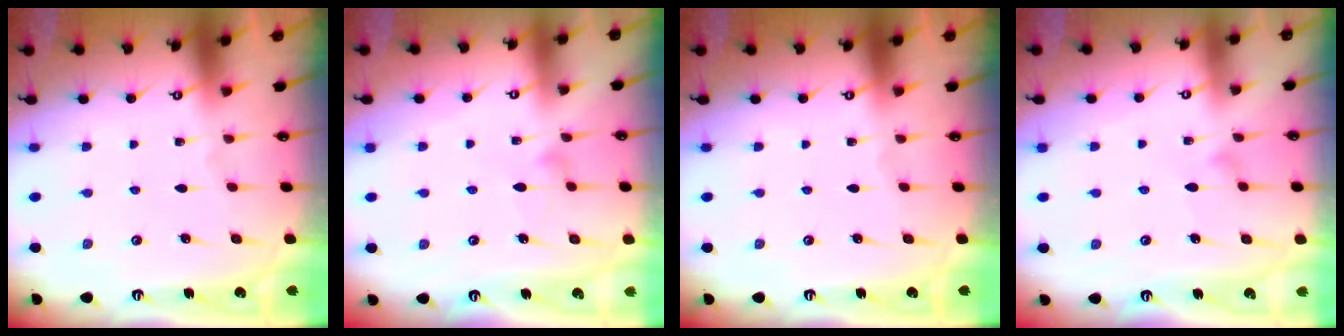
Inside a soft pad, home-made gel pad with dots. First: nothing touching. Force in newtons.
{"total": 6.1, "press": 6.1, "slide": 0.3}
{"total": 0.0}
{"total": 6.4, "press": 6.3, "slide": 0.4}